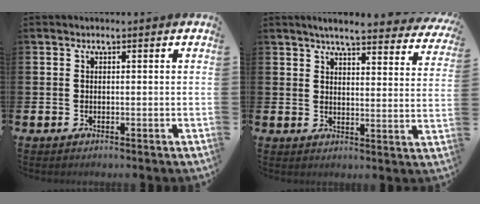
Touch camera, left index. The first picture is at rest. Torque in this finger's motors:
{"motor_torque": [0.95, -1.19, 0.58, 0.15]}